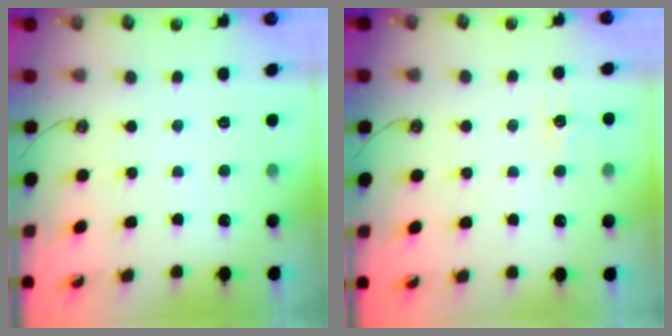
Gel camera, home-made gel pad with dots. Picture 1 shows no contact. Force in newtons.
{"total": 5.4, "press": 5.4, "slide": 0.7}